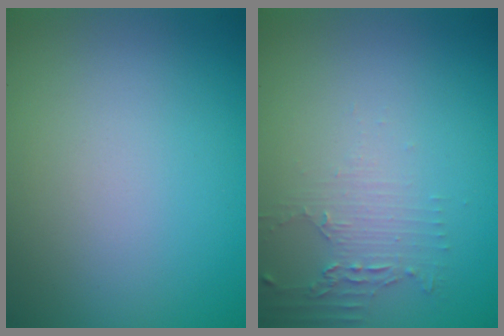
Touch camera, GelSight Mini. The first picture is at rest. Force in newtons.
{"total": 2.3, "press": 1.7, "slide": 1.5}